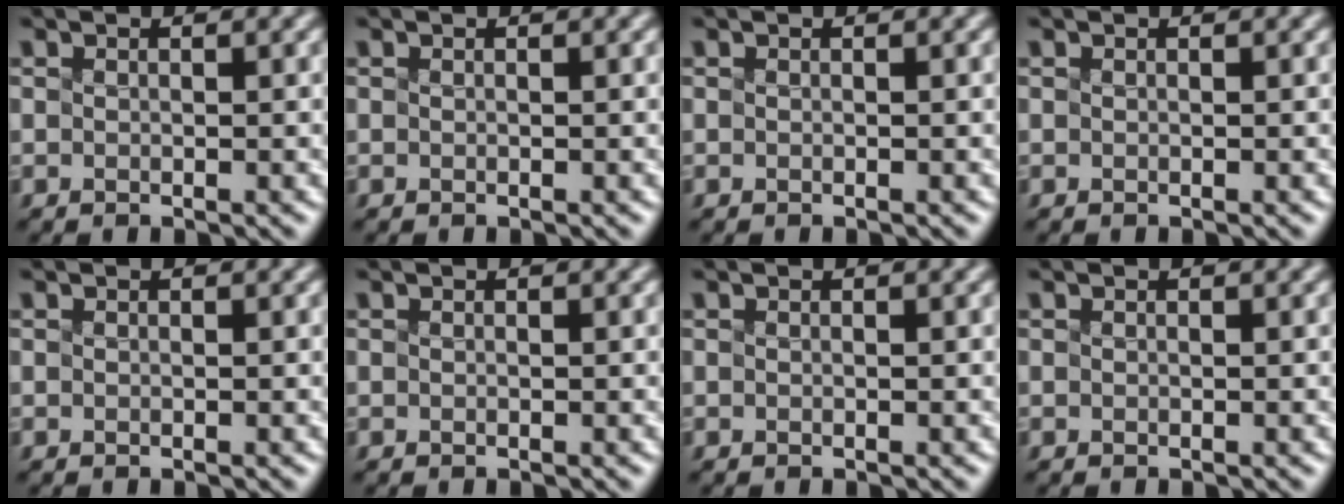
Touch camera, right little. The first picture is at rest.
{"total": 0.0}
{"total": 0.0}
{"total": 0.0}
{"total": 0.0}
{"total": 0.0}
{"total": 0.0}
{"total": 0.0}